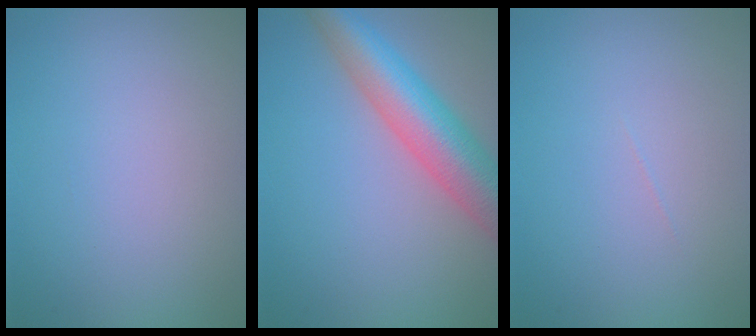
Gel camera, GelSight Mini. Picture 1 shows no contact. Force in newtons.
{"total": 8.1, "press": 8.1, "slide": 0.4}
{"total": 0.0}